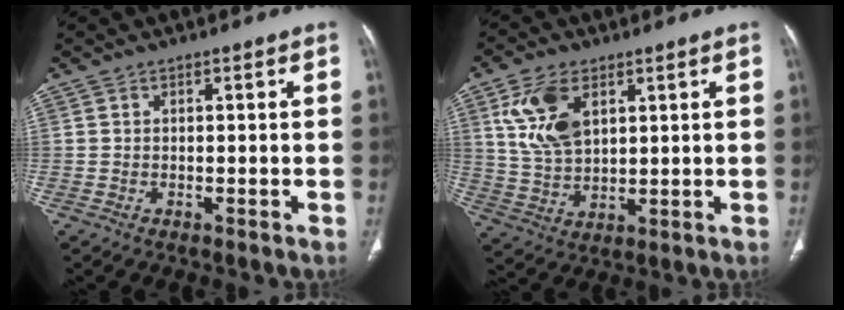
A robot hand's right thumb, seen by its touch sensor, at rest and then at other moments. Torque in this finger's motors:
{"motor_torque": [0.88, 2.22, 1.13, 0.64, 0.14]}